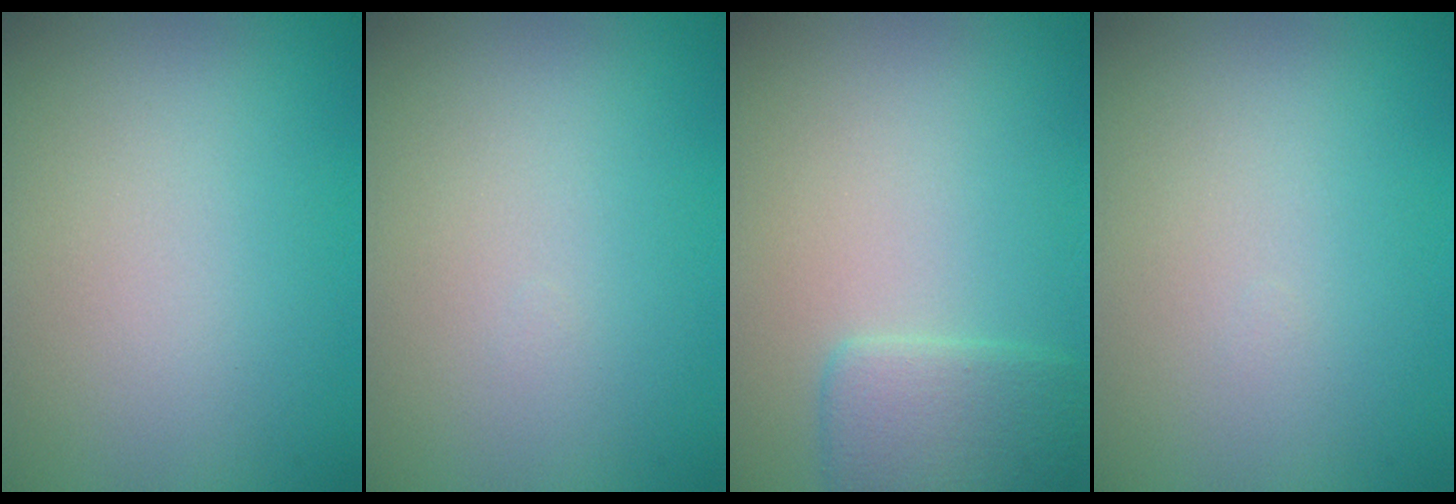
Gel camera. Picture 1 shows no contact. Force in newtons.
{"total": 0.0}
{"total": 2.9, "press": 2.9, "slide": 0.1}
{"total": 0.0}